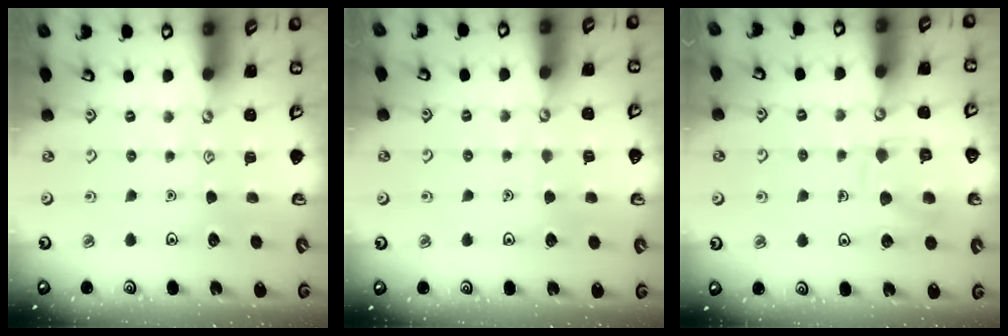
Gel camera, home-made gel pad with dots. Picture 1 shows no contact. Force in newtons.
{"total": 2.7, "press": 2.7, "slide": 0.2}
{"total": 10.6, "press": 10.6, "slide": 0.2}